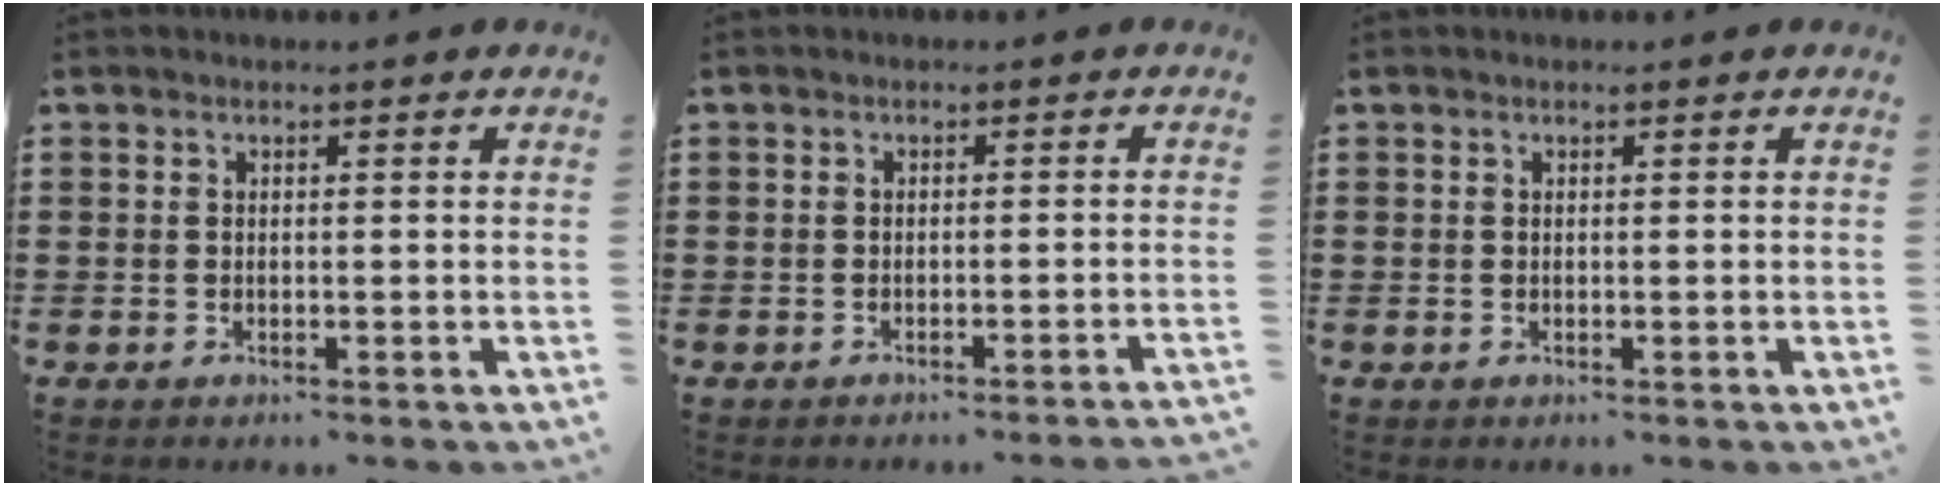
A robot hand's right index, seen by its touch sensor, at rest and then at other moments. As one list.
[{"total": 1.4, "force": [-1.2, -0.3, 0.6], "torque": [-0.011, 0.000, -0.023]}, {"total": 0.0}]